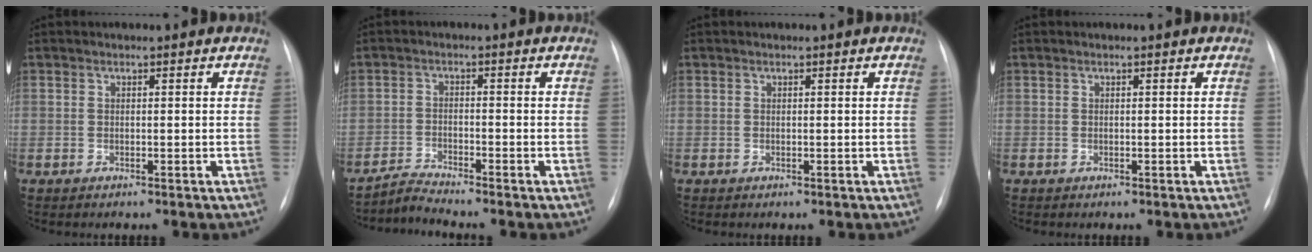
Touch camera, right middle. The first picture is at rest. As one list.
[{"total": 3.2, "force": [-3.0, -1.1, -0.3], "torque": [0.000, -0.021, -0.060]}, {"total": 0.0}, {"total": 0.0}]